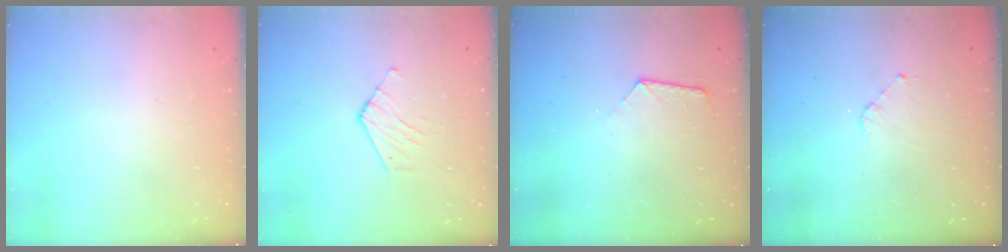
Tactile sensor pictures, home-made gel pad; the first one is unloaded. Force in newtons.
{"total": 4.1, "press": 4.1, "slide": 0.4}
{"total": 7.3, "press": 7.3, "slide": 0.7}
{"total": 2.8, "press": 2.8, "slide": 0.2}